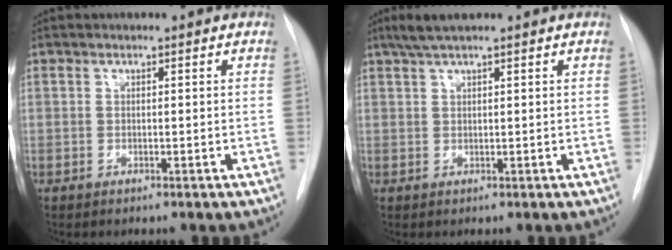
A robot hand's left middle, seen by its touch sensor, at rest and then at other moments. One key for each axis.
{"total": 3.4, "fx": 2.6, "fy": 0.1, "fz": 2.2, "tx": -0.047, "ty": 0.015, "tz": 0.051}